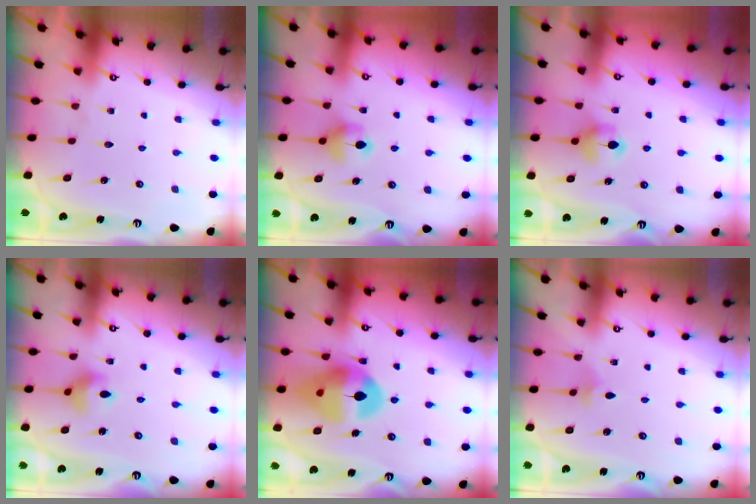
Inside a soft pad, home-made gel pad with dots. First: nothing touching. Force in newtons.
{"total": 5.7, "press": 5.6, "slide": 0.9}
{"total": 5.9, "press": 5.9, "slide": 0.7}
{"total": 7.2, "press": 6.9, "slide": 2.0}
{"total": 14.7, "press": 14.6, "slide": 1.6}
{"total": 2.4, "press": 2.3, "slide": 0.6}